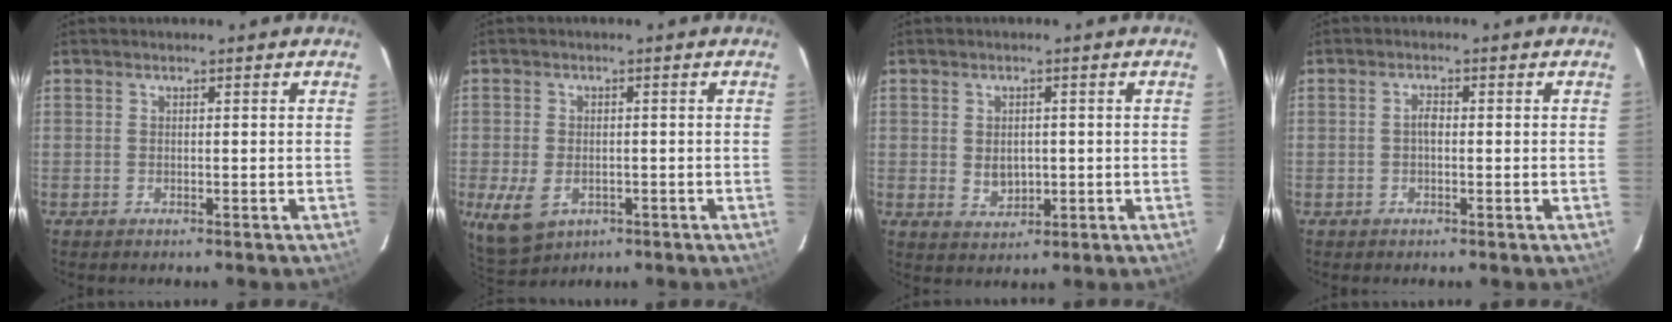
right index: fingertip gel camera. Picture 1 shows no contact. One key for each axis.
{"total": 7.1, "fx": -2.4, "fy": 4.8, "fz": 4.6, "tx": -0.105, "ty": -0.016, "tz": -0.033}
{"total": 4.1, "fx": -0.2, "fy": 3.2, "fz": 2.5, "tx": -0.042, "ty": -0.004, "tz": 0.004}
{"total": 1.6, "fx": -0.2, "fy": 0.9, "fz": 1.3, "tx": -0.025, "ty": 0.007, "tz": -0.006}